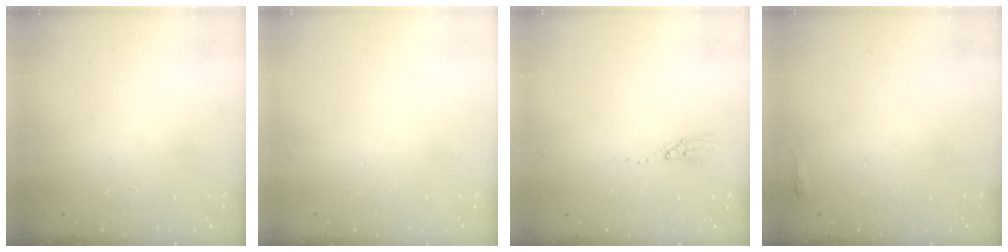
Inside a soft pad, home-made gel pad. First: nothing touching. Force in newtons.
{"total": 0.0}
{"total": 3.6, "press": 3.5, "slide": 0.3}
{"total": 2.0, "press": 2.0, "slide": 0.5}